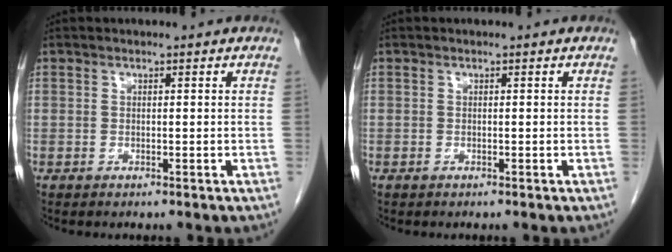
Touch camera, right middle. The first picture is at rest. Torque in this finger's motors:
{"motor_torque": [1.18, -0.95, 0.34, 0.00]}